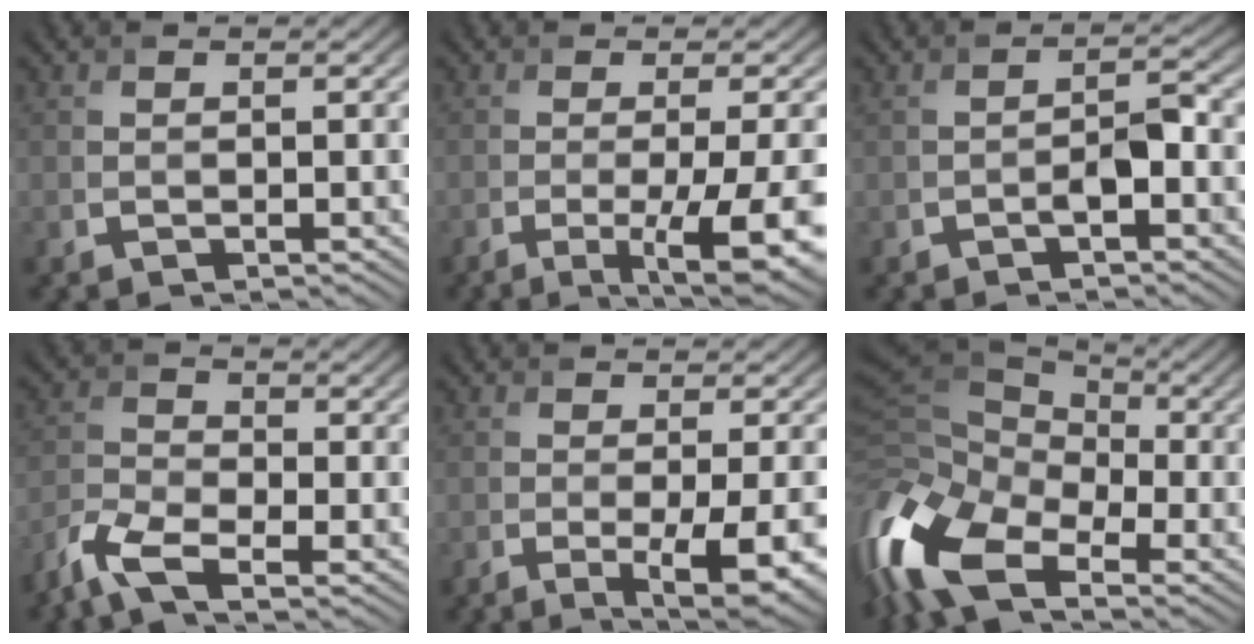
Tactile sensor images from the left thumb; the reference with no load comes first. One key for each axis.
{"total": 9.6, "fx": -4.0, "fy": 2.0, "fz": 8.4, "tx": -0.112, "ty": -0.010, "tz": -0.053}
{"total": 2.5, "fx": -1.2, "fy": 0.7, "fz": 2.1, "tx": -0.045, "ty": 0.003, "tz": -0.025}
{"total": 6.3, "fx": -4.2, "fy": 2.5, "fz": 4.0, "tx": -0.100, "ty": -0.007, "tz": -0.097}
{"total": 6.3, "fx": -2.4, "fy": 1.5, "fz": 5.6, "tx": -0.085, "ty": -0.012, "tz": -0.031}
{"total": 16.1, "fx": -6.7, "fy": 9.1, "fz": 11.5, "tx": -0.312, "ty": -0.020, "tz": -0.125}